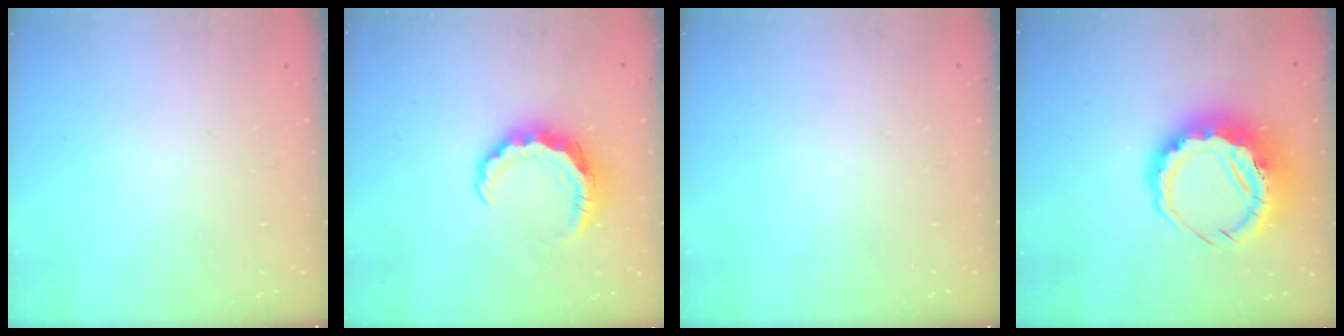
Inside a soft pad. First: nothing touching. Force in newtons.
{"total": 8.1, "press": 8.0, "slide": 1.1}
{"total": 0.0}
{"total": 12.1, "press": 11.8, "slide": 2.3}